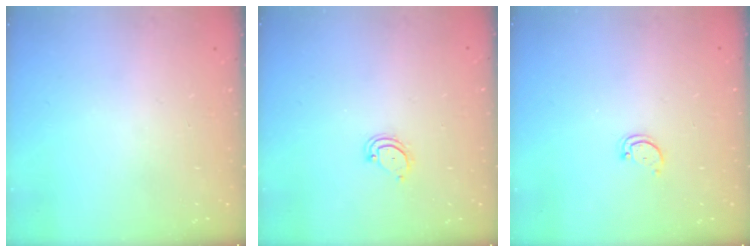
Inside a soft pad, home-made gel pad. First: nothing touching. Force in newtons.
{"total": 3.5, "press": 3.5, "slide": 0.3}
{"total": 2.8, "press": 2.7, "slide": 0.3}